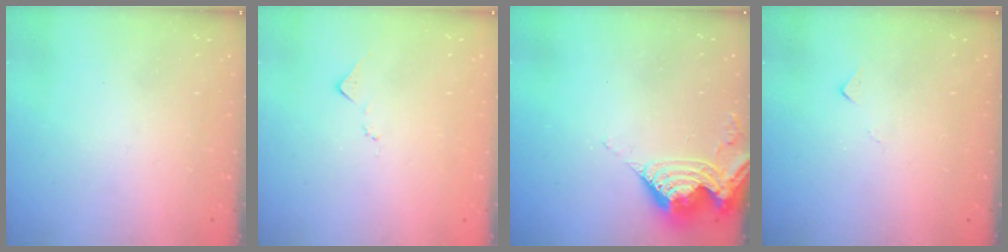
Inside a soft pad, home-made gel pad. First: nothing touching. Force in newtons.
{"total": 7.2, "press": 7.2, "slide": 0.3}
{"total": 10.3, "press": 10.2, "slide": 1.2}
{"total": 5.6, "press": 5.6, "slide": 0.3}